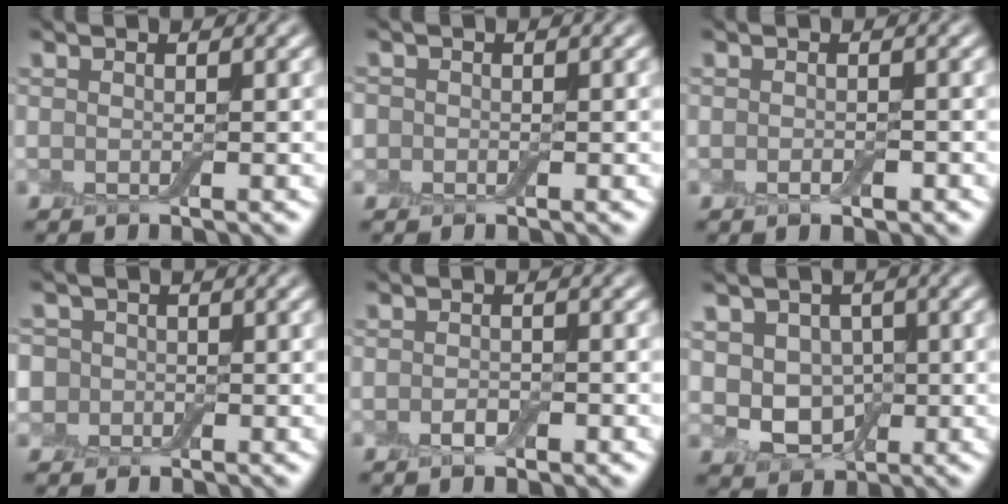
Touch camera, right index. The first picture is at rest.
{"total": 1.1, "force": [-0.2, 1.1, 0.1], "torque": [0.006, -0.003, -0.008]}
{"total": 1.1, "force": [-0.4, 0.5, 0.8], "torque": [-0.013, 0.000, -0.006]}
{"total": 4.1, "force": [0.6, 3.8, 1.5], "torque": [-0.015, 0.024, -0.024]}
{"total": 1.4, "force": [-0.7, 0.7, 1.0], "torque": [-0.019, 0.000, -0.013]}
{"total": 4.2, "force": [0.3, 3.4, 2.4], "torque": [-0.036, -0.007, 0.007]}